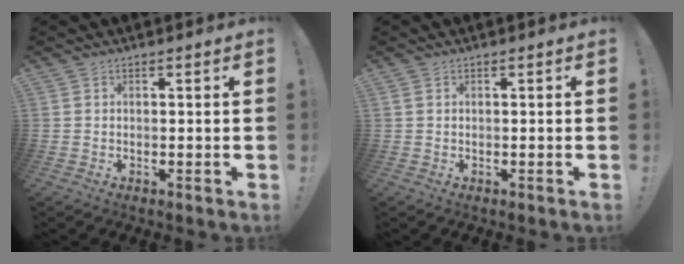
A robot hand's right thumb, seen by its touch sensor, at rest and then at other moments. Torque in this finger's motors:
{"motor_torque": [0.04, -0.13, -0.16, 0.37, 0.04]}